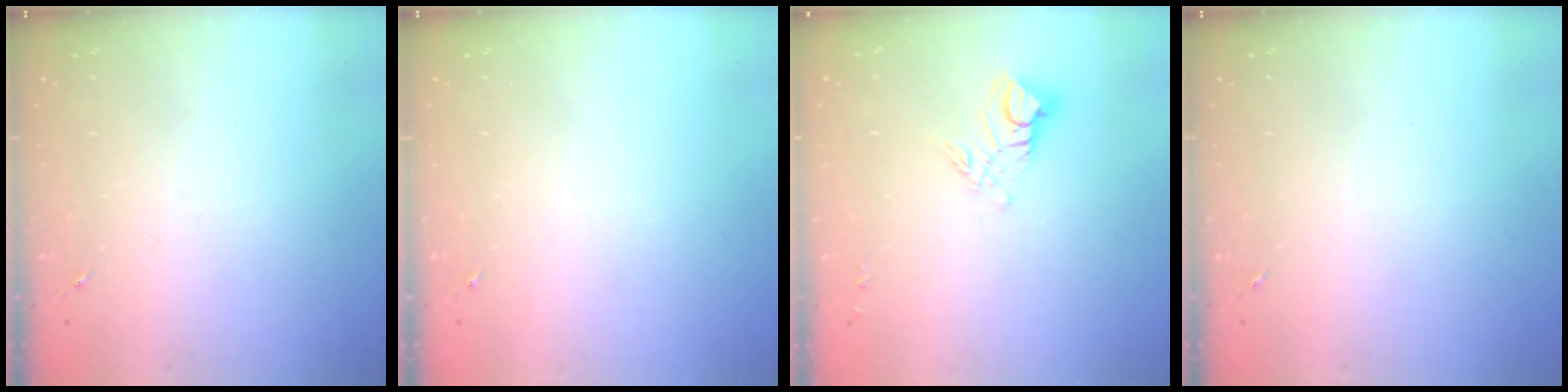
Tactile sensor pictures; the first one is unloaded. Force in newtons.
{"total": 0.0}
{"total": 10.0, "press": 9.9, "slide": 1.0}
{"total": 0.0}